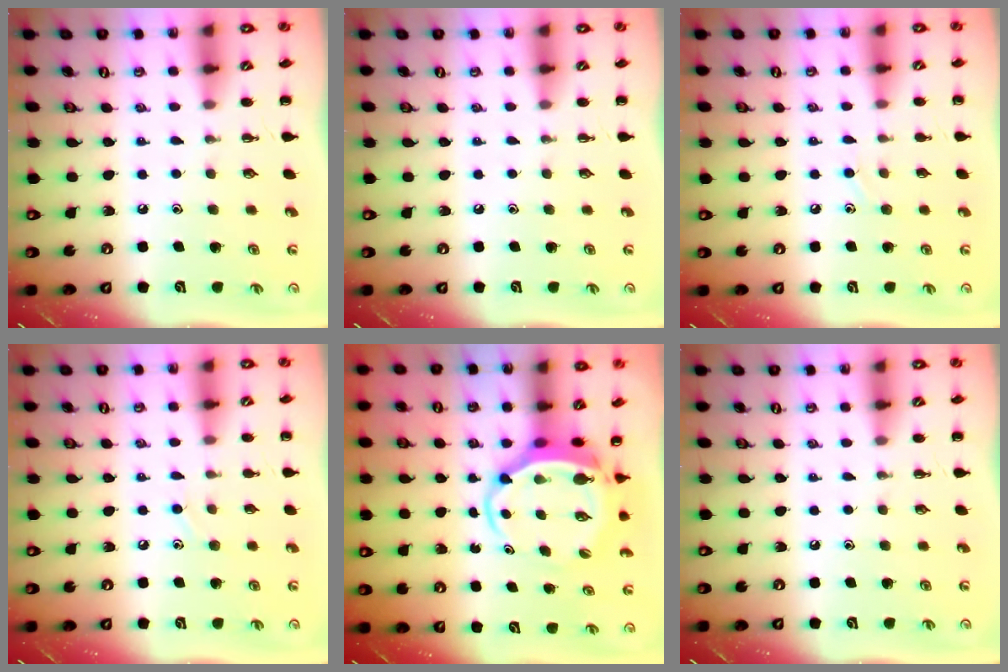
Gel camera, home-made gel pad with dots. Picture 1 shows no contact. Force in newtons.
{"total": 0.0}
{"total": 5.4, "press": 5.0, "slide": 1.8}
{"total": 5.4, "press": 5.0, "slide": 1.8}
{"total": 6.7, "press": 6.5, "slide": 1.6}
{"total": 0.0}